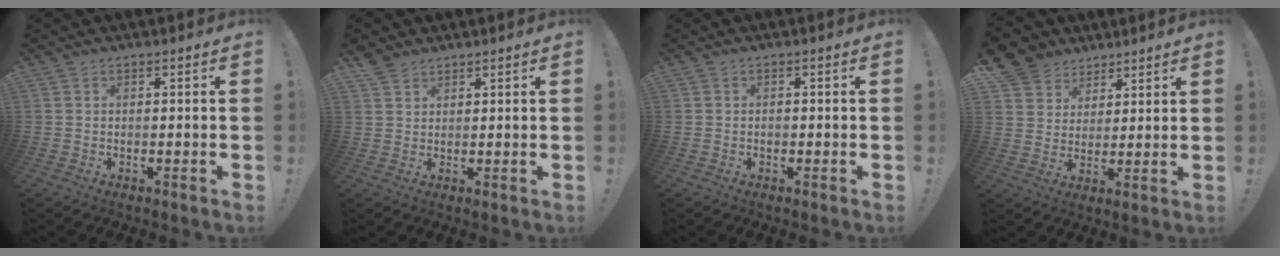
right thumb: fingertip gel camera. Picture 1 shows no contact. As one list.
[{"total": 3.3, "force": [2.8, 1.7, 0.7], "torque": [-0.010, -0.017, 0.053]}, {"total": 0.8, "force": [-0.5, 0.5, 0.3], "torque": [-0.005, 0.002, -0.009]}, {"total": 8.1, "force": [5.1, 6.3, 0.8], "torque": [-0.015, -0.040, 0.104]}]